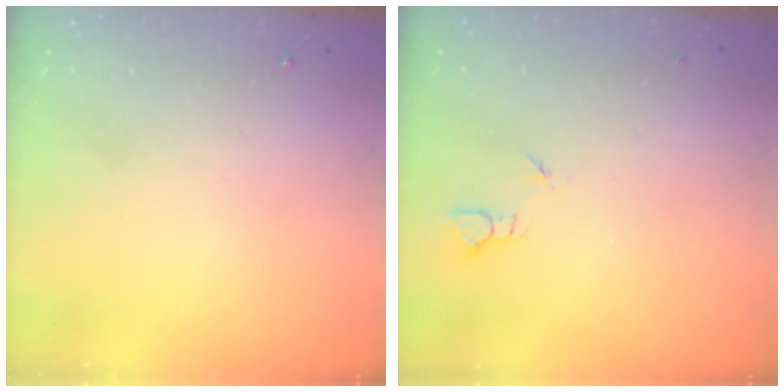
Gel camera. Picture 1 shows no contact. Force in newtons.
{"total": 2.3, "press": 2.3, "slide": 0.1}